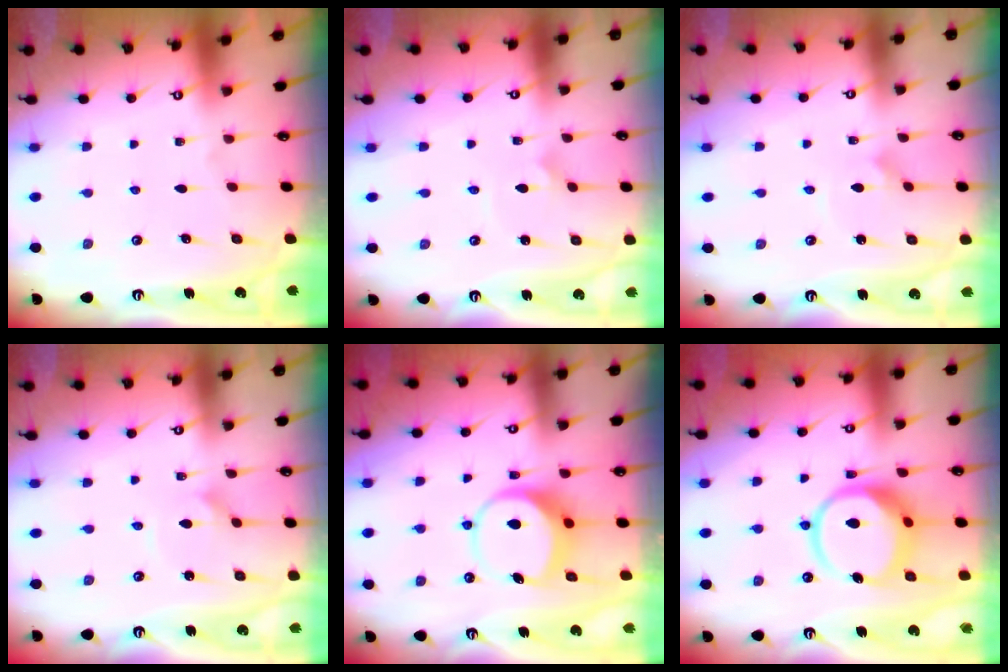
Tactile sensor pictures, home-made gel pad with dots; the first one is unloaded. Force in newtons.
{"total": 2.2, "press": 2.2, "slide": 0.1}
{"total": 2.3, "press": 2.3, "slide": 0.1}
{"total": 1.8, "press": 1.8, "slide": 0.0}
{"total": 8.8, "press": 8.7, "slide": 1.5}
{"total": 13.5, "press": 13.4, "slide": 1.5}